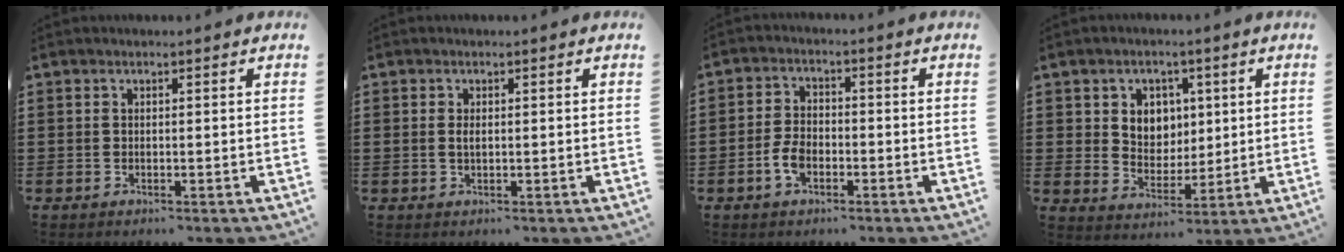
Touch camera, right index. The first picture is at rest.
{"total": 1.2, "force": [0.2, 0.5, 1.1], "torque": [-0.023, 0.004, 0.003]}
{"total": 4.0, "force": [-1.4, 2.3, 2.9], "torque": [-0.074, -0.002, -0.031]}
{"total": 5.1, "force": [1.9, 4.6, 1.3], "torque": [-0.042, 0.008, 0.032]}